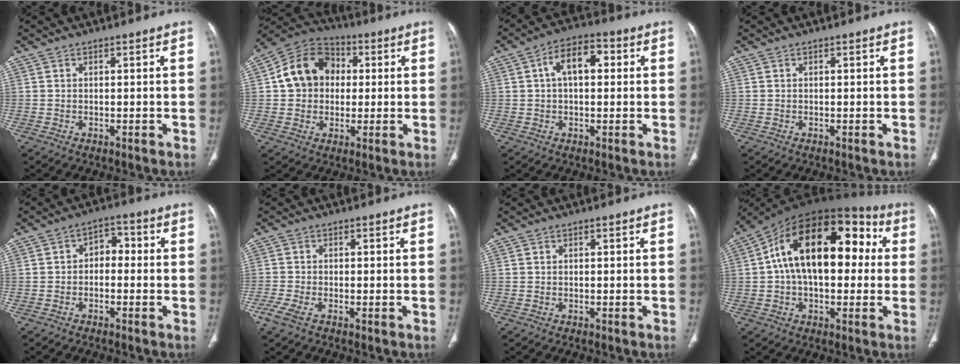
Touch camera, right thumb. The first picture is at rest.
{"total": 12.7, "force": [1.6, 10.1, 7.5], "torque": [-0.110, 0.023, 0.016]}
{"total": 8.5, "force": [1.8, 4.8, 6.9], "torque": [-0.108, 0.026, 0.022]}
{"total": 0.0}
{"total": 4.4, "force": [-0.5, 3.1, 3.1], "torque": [-0.028, 0.024, -0.021]}
{"total": 3.1, "force": [-1.6, 1.0, 2.5], "torque": [-0.073, -0.004, -0.039]}
{"total": 0.0}
{"total": 22.8, "force": [3.2, 13.0, 18.5], "torque": [-0.274, 0.052, 0.038]}